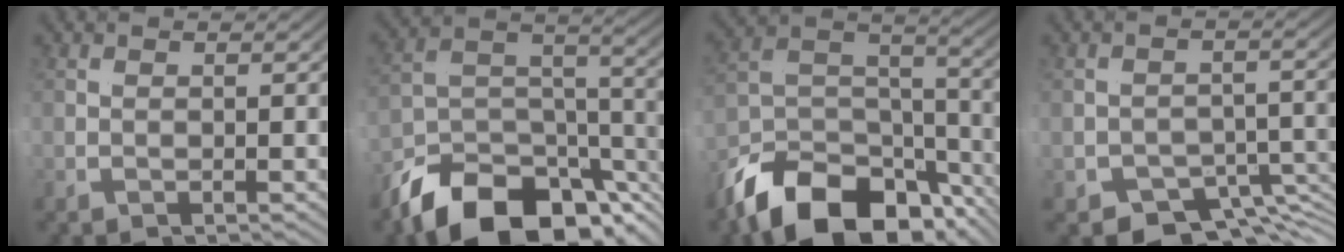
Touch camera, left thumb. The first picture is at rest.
{"total": 8.9, "force": [-6.5, 3.0, 5.2], "torque": [-0.103, 0.005, -0.113]}
{"total": 10.2, "force": [-6.9, 4.6, 6.0], "torque": [-0.131, -0.009, -0.112]}
{"total": 5.5, "force": [-2.9, 3.8, 2.7], "torque": [-0.044, -0.030, -0.038]}